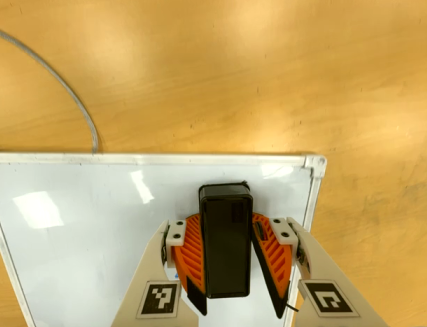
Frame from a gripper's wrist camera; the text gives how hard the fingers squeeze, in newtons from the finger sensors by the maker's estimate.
{"total": 13.4, "left": 15.6, "right": 11.1}